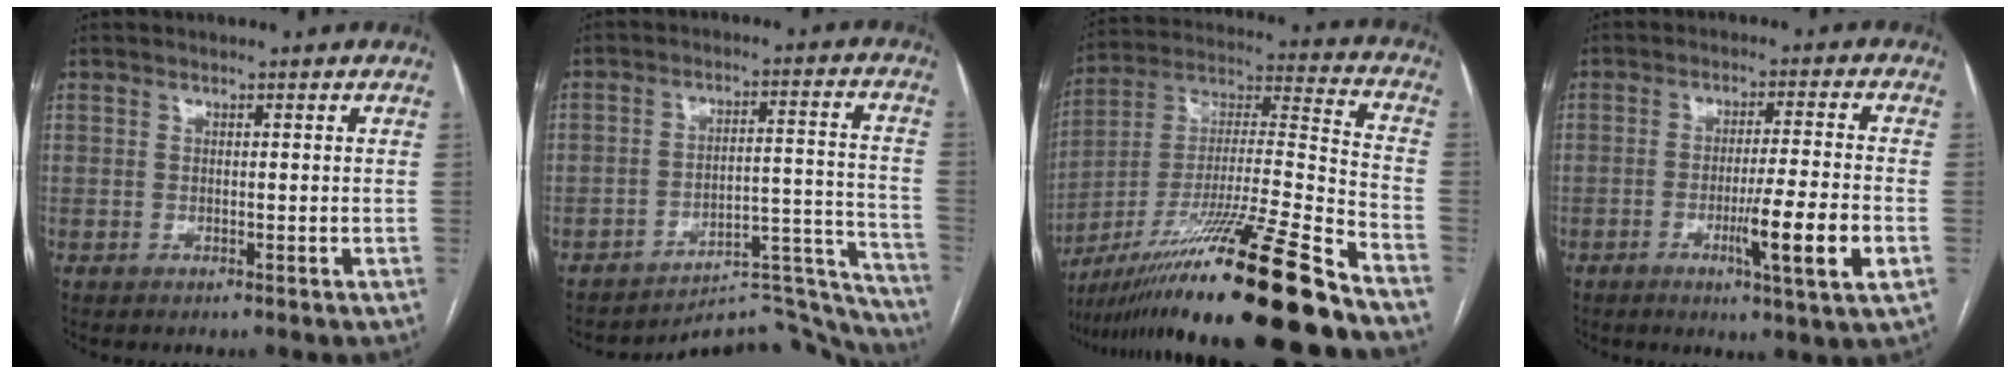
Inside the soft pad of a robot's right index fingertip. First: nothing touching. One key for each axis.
{"total": 17.8, "fx": -17.6, "fy": 2.9, "fz": 0.7, "tx": 0.023, "ty": 0.074, "tz": -0.224}
{"total": 26.1, "fx": -19.4, "fy": -1.3, "fz": 17.4, "tx": -0.291, "ty": -0.025, "tz": -0.341}
{"total": 10.0, "fx": -3.2, "fy": -0.7, "fz": 9.4, "tx": -0.151, "ty": -0.019, "tz": -0.054}